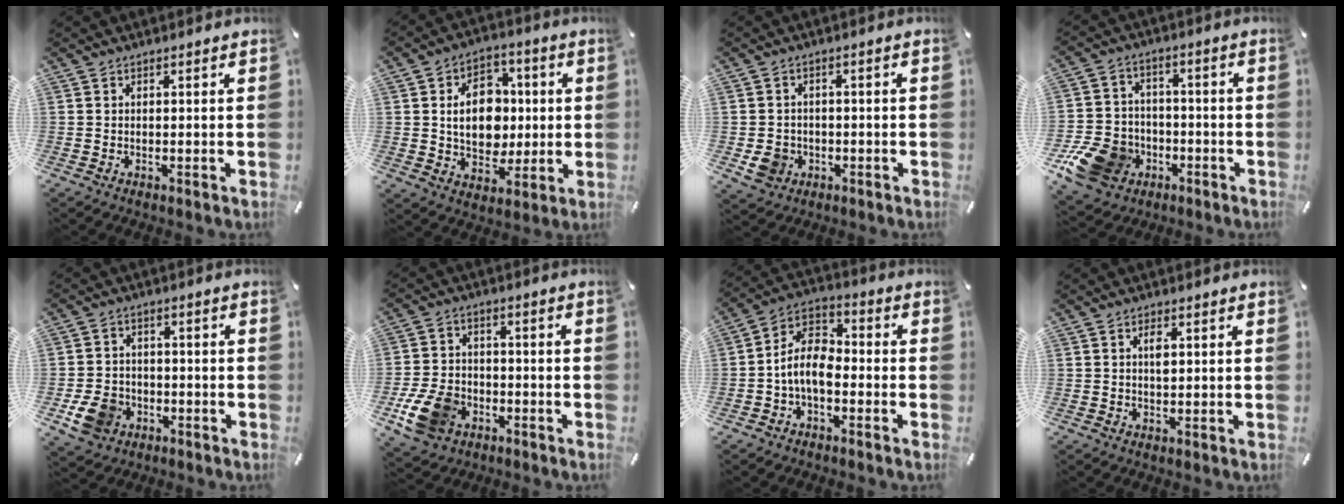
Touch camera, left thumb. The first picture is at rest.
{"total": 13.5, "force": [0.7, 10.7, 8.3], "torque": [-0.132, 0.014, 0.015]}
{"total": 5.8, "force": [-1.7, 5.2, 2.1], "torque": [-0.048, 0.006, -0.030]}
{"total": 13.9, "force": [-6.0, 11.3, 5.4], "torque": [-0.104, 0.045, -0.099]}
{"total": 8.5, "force": [-3.3, 7.0, 3.6], "torque": [-0.081, 0.019, -0.061]}
{"total": 11.2, "force": [-5.0, 8.1, 5.9], "torque": [-0.121, 0.027, -0.088]}
{"total": 9.7, "force": [-3.4, 6.0, 6.8], "torque": [-0.154, 0.010, -0.068]}
{"total": 2.2, "force": [0.6, 0.9, 1.9], "torque": [-0.032, 0.001, 0.008]}